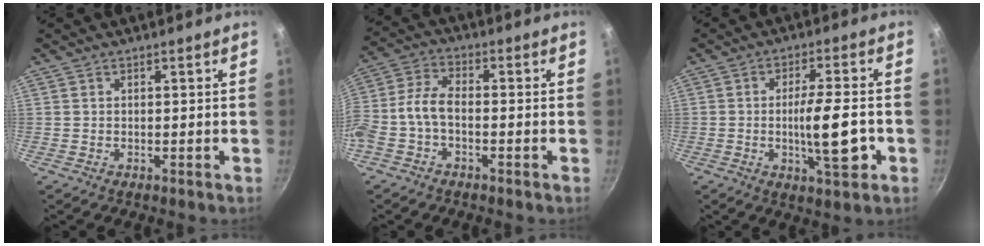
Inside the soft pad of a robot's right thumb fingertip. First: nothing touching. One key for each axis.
{"total": 6.8, "fx": -2.4, "fy": 3.5, "fz": 5.3, "tx": -0.124, "ty": 0.032, "tz": -0.060}
{"total": 10.4, "fx": -2.3, "fy": 2.6, "fz": 9.8, "tx": -0.145, "ty": 0.009, "tz": -0.037}